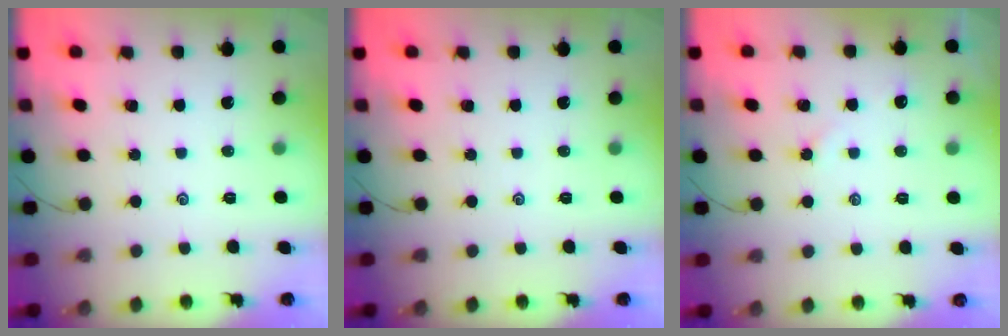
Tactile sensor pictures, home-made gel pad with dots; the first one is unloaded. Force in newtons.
{"total": 0.0}
{"total": 2.2, "press": 2.2, "slide": 0.4}